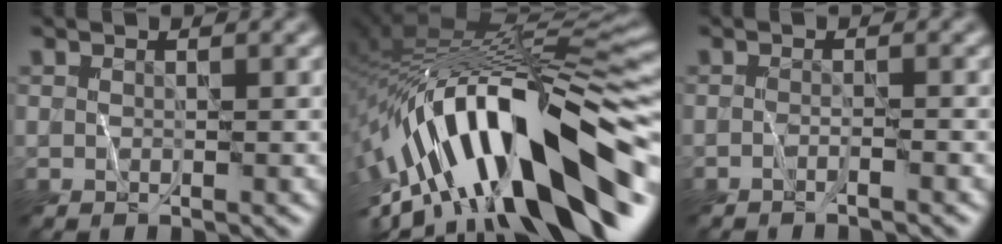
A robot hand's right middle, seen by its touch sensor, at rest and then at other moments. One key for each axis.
{"total": 15.9, "fx": -6.3, "fy": 5.6, "fz": 13.5, "tx": -0.229, "ty": 0.042, "tz": -0.113}
{"total": 0.9, "fx": -0.8, "fy": -0.2, "fz": 0.4, "tx": -0.003, "ty": -0.001, "tz": -0.019}